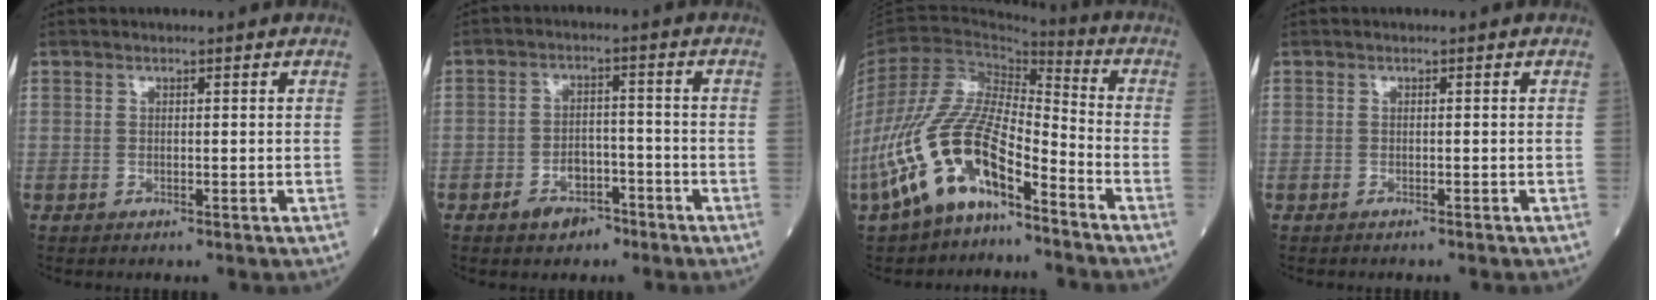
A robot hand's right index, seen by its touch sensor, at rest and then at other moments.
{"total": 4.9, "force": [-3.2, 3.0, 2.1], "torque": [-0.036, 0.006, -0.047]}
{"total": 14.7, "force": [-8.8, 5.1, 10.7], "torque": [-0.233, 0.015, -0.167]}
{"total": 1.0, "force": [-0.9, 0.0, 0.4], "torque": [-0.003, 0.001, -0.012]}